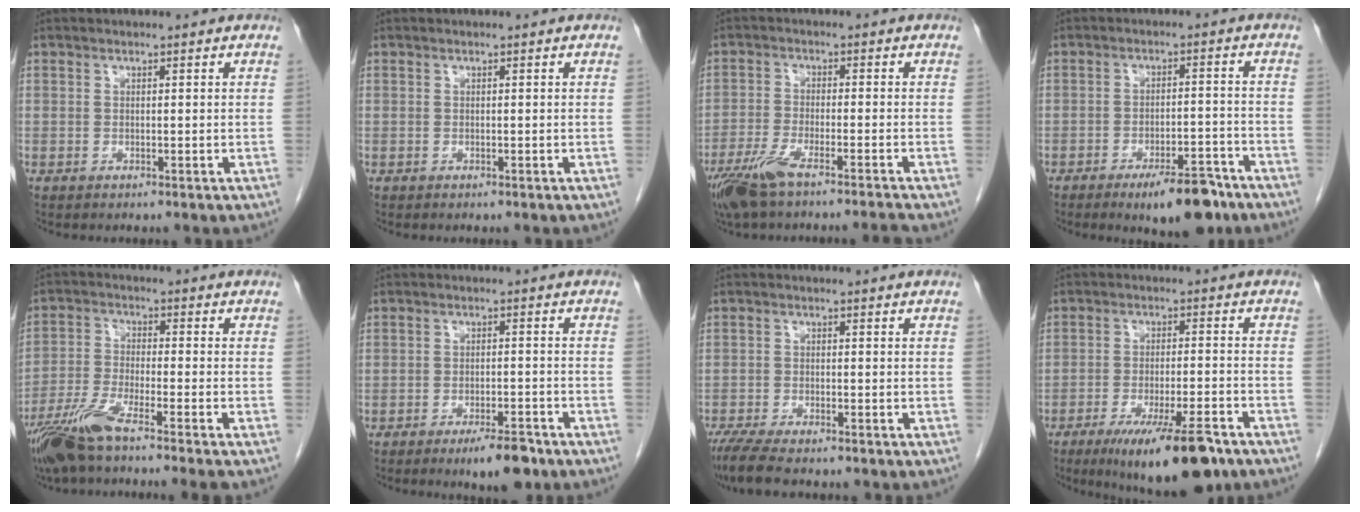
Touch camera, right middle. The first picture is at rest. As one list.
[{"total": 0.0}, {"total": 8.7, "force": [-7.0, -0.2, 5.2], "torque": [-0.091, -0.019, -0.124]}, {"total": 8.7, "force": [-6.1, 2.5, 5.7], "torque": [-0.074, -0.003, -0.090]}, {"total": 9.7, "force": [-7.4, -0.8, 6.3], "torque": [-0.118, -0.032, -0.135]}, {"total": 5.7, "force": [-4.0, 1.3, 3.8], "torque": [-0.059, -0.004, -0.057]}, {"total": 7.3, "force": [-5.9, 1.4, 4.0], "torque": [-0.073, -0.018, -0.098]}, {"total": 13.4, "force": [-9.1, 2.2, 9.6], "torque": [-0.130, -0.023, -0.141]}]